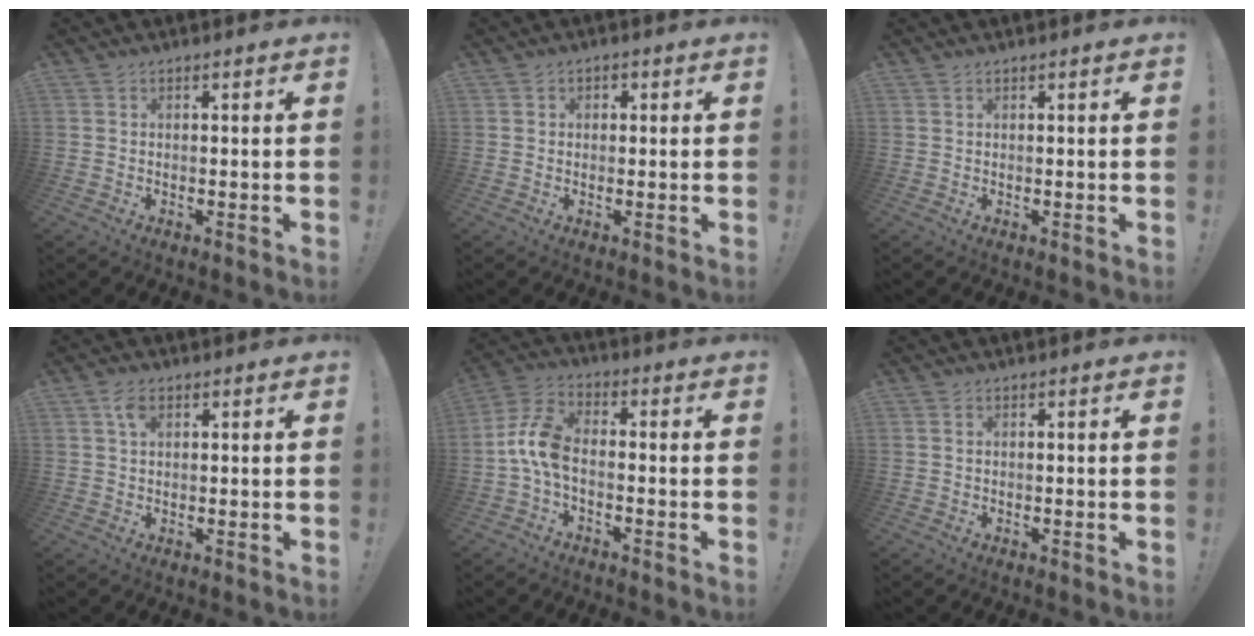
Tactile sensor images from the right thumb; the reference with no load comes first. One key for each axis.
{"total": 1.6, "fx": -0.1, "fy": 1.4, "fz": 0.6, "tx": -0.002, "ty": 0.003, "tz": -0.005}
{"total": 0.0}
{"total": 3.7, "fx": 1.6, "fy": 2.1, "fz": 2.5, "tx": -0.042, "ty": -0.001, "tz": 0.026}
{"total": 9.4, "fx": -1.4, "fy": 5.3, "fz": 7.6, "tx": -0.157, "ty": 0.011, "tz": -0.020}
{"total": 0.0}